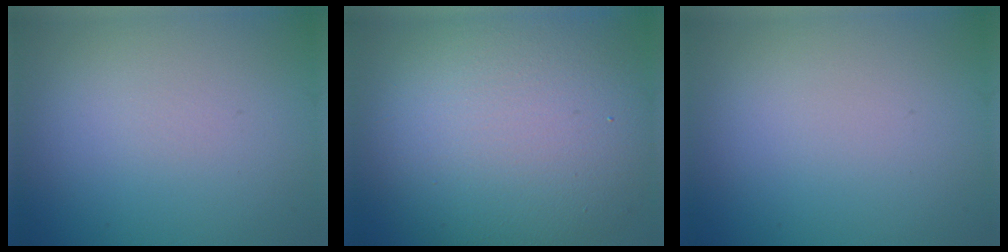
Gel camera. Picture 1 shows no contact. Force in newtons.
{"total": 12.9, "press": 12.9, "slide": 0.8}
{"total": 0.0}